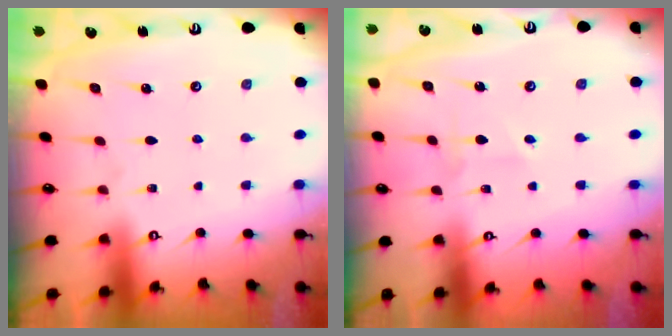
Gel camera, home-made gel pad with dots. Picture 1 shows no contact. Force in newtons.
{"total": 1.6, "press": 1.5, "slide": 0.7}